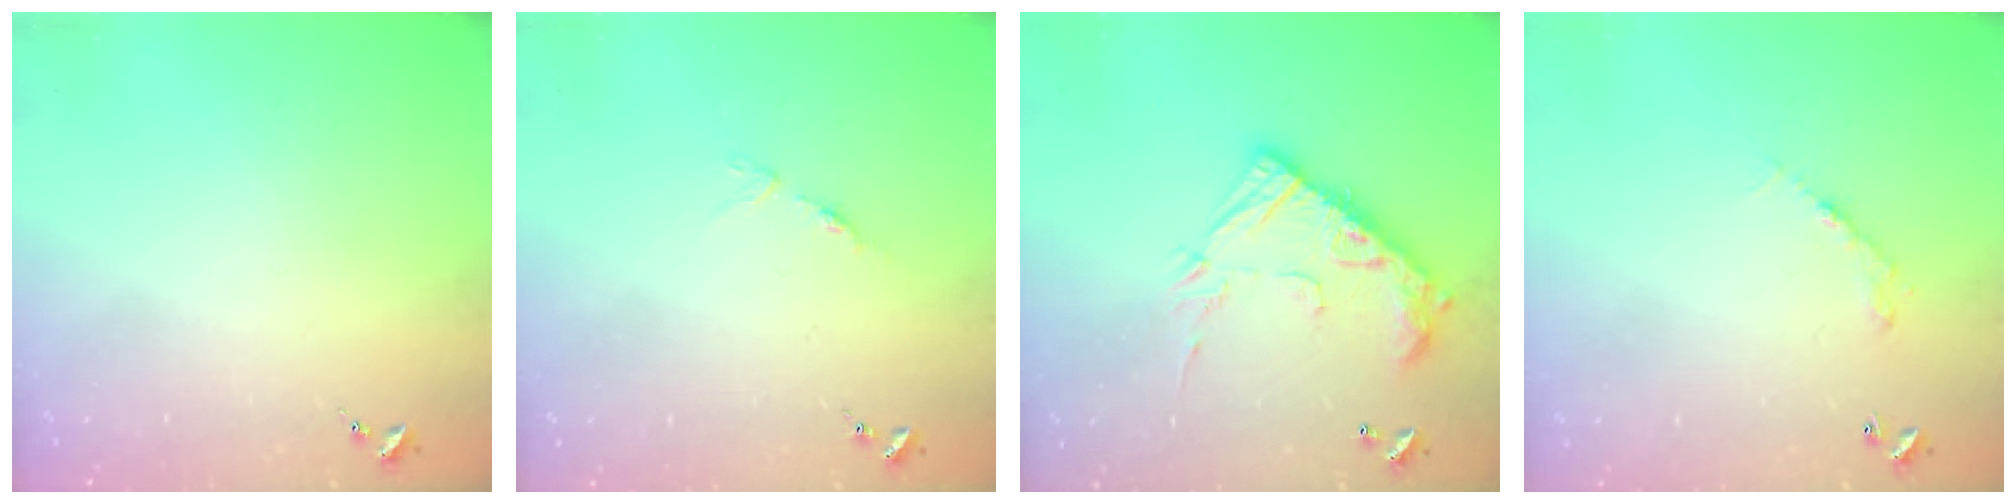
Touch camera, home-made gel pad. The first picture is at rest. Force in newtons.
{"total": 3.2, "press": 3.2, "slide": 0.4}
{"total": 17.5, "press": 17.4, "slide": 1.3}
{"total": 5.1, "press": 5.1, "slide": 0.4}